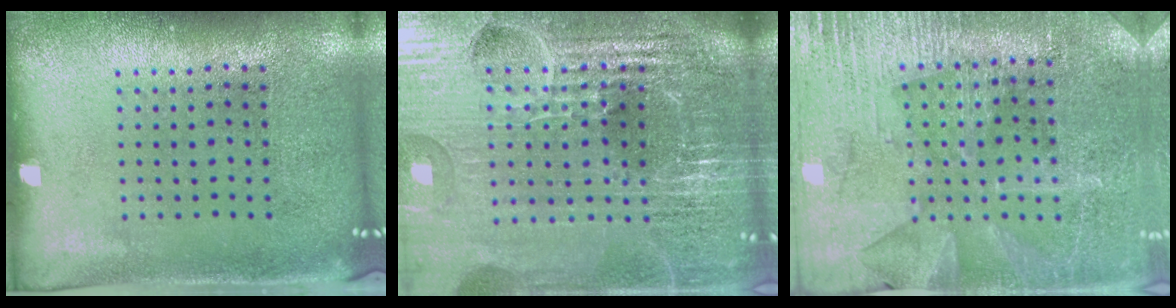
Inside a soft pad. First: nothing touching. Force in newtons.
{"total": 6.8, "press": 5.9, "slide": 3.2}
{"total": 3.0, "press": 3.0, "slide": 0.6}